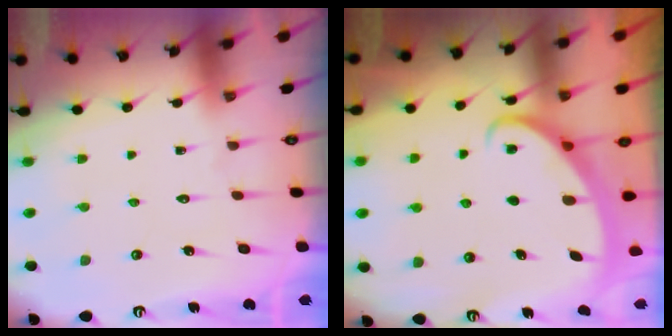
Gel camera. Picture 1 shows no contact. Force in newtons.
{"total": 2.7, "press": 2.7, "slide": 0.4}